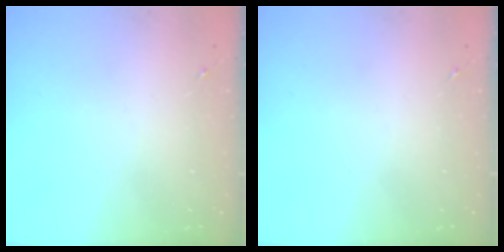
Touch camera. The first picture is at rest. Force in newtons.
{"total": 0.0}